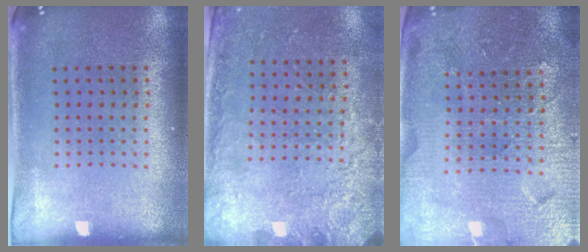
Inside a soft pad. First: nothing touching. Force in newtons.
{"total": 2.6, "press": 2.4, "slide": 1.1}
{"total": 4.6, "press": 4.3, "slide": 1.5}